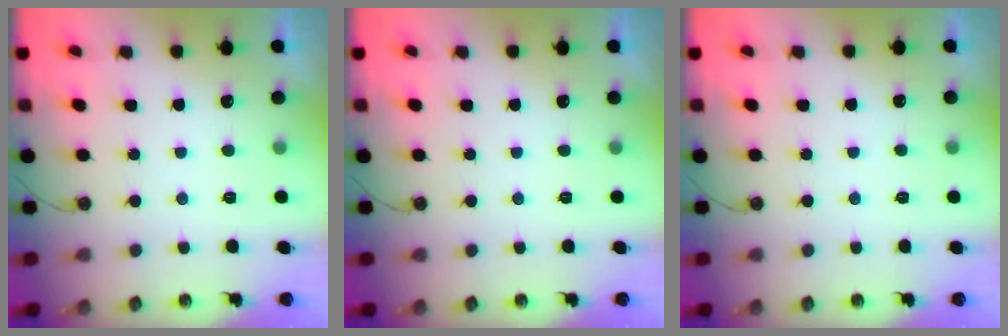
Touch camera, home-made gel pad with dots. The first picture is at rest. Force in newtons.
{"total": 0.0}
{"total": 2.9, "press": 2.9, "slide": 0.5}